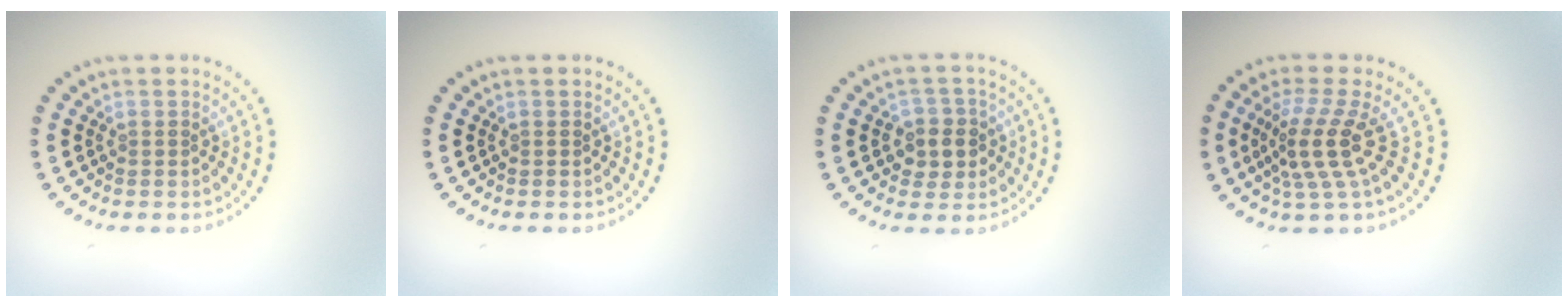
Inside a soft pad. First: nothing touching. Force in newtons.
{"total": 0.0}
{"total": 2.9, "press": 2.7, "slide": 0.9}
{"total": 4.0, "press": 2.8, "slide": 2.9}